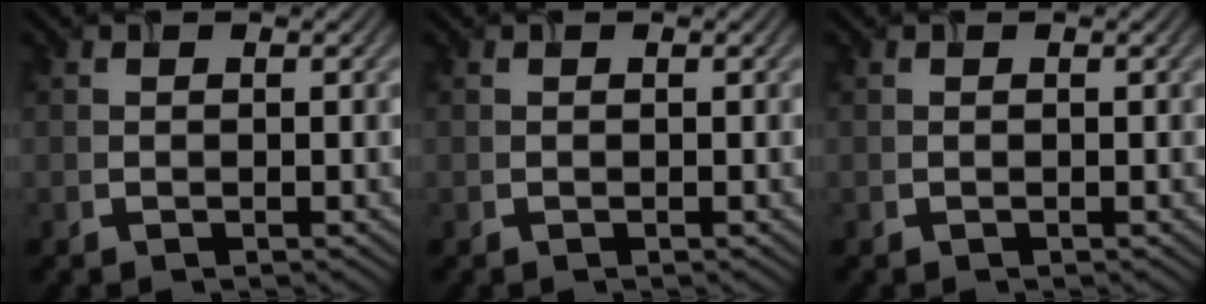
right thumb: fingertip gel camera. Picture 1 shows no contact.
{"total": 0.0}
{"total": 0.0}